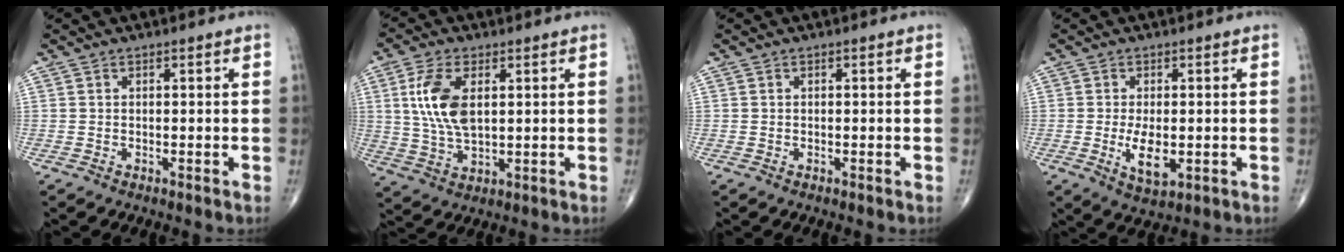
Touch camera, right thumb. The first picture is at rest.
{"total": 10.3, "force": [2.4, 5.3, 8.6], "torque": [-0.177, -0.008, 0.050]}
{"total": 0.0}
{"total": 6.1, "force": [-1.0, 2.9, 5.2], "torque": [-0.090, -0.012, -0.011]}